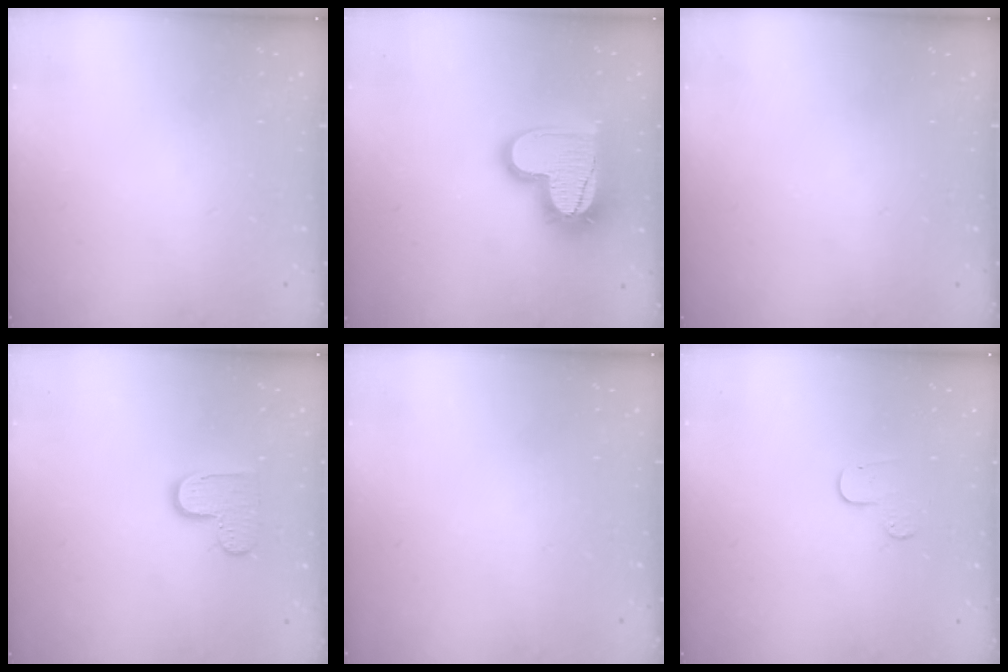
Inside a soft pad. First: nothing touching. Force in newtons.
{"total": 18.9, "press": 18.9, "slide": 1.4}
{"total": 0.0}
{"total": 8.5, "press": 8.4, "slide": 0.4}
{"total": 0.0}
{"total": 5.5, "press": 5.5, "slide": 0.6}